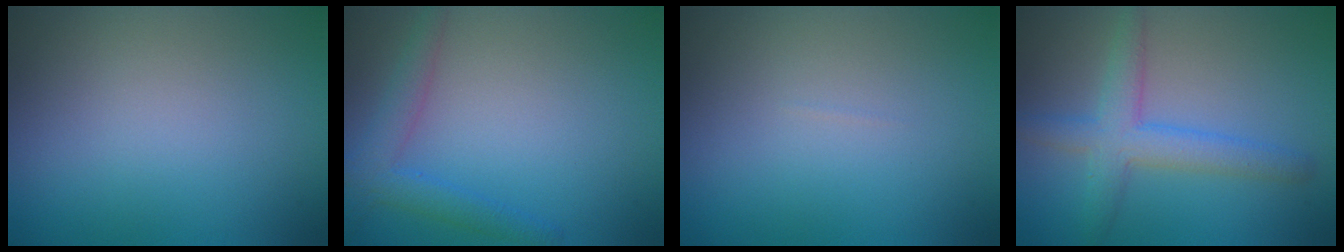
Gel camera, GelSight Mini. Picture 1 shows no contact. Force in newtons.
{"total": 2.9, "press": 2.9, "slide": 0.1}
{"total": 0.0}
{"total": 4.0, "press": 3.9, "slide": 0.2}